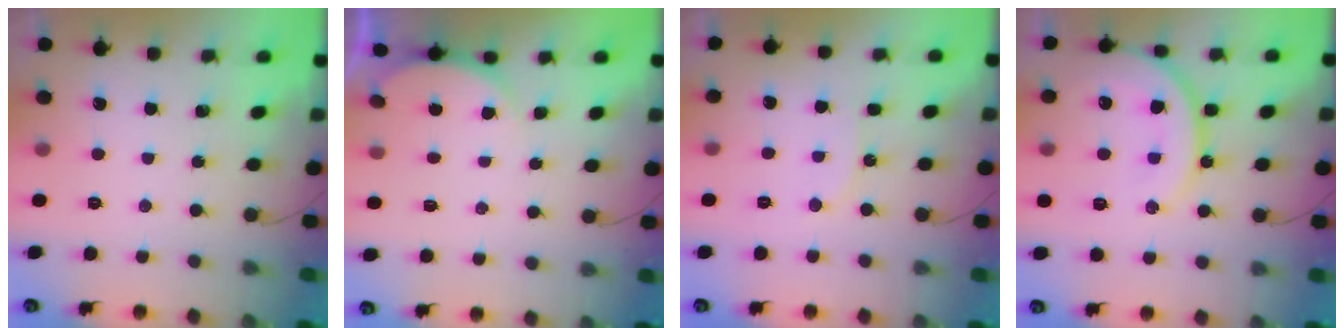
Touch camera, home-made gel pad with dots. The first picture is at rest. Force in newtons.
{"total": 2.3, "press": 2.2, "slide": 0.6}
{"total": 6.8, "press": 6.8, "slide": 0.5}
{"total": 15.6, "press": 15.5, "slide": 1.7}